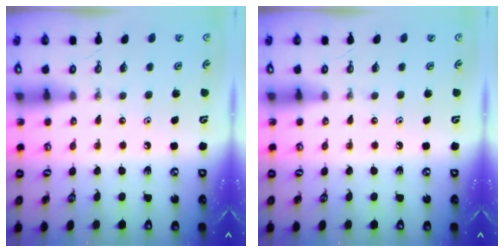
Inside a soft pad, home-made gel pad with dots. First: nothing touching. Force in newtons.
{"total": 0.0}